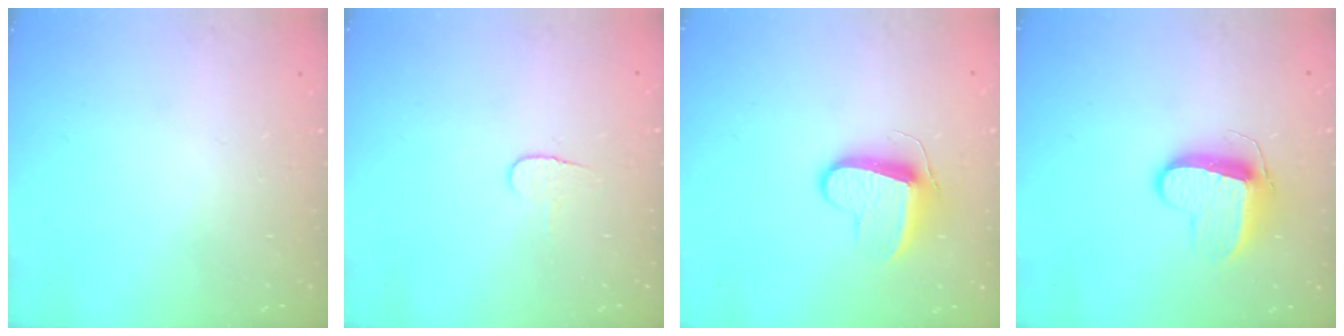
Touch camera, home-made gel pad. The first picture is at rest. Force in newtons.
{"total": 4.5, "press": 4.5, "slide": 0.5}
{"total": 9.4, "press": 9.4, "slide": 0.5}
{"total": 10.3, "press": 10.3, "slide": 0.4}